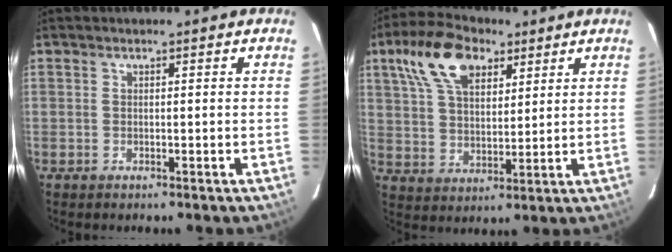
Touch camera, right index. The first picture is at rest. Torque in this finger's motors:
{"motor_torque": [1.08, 0.98, 0.30, 0.14]}